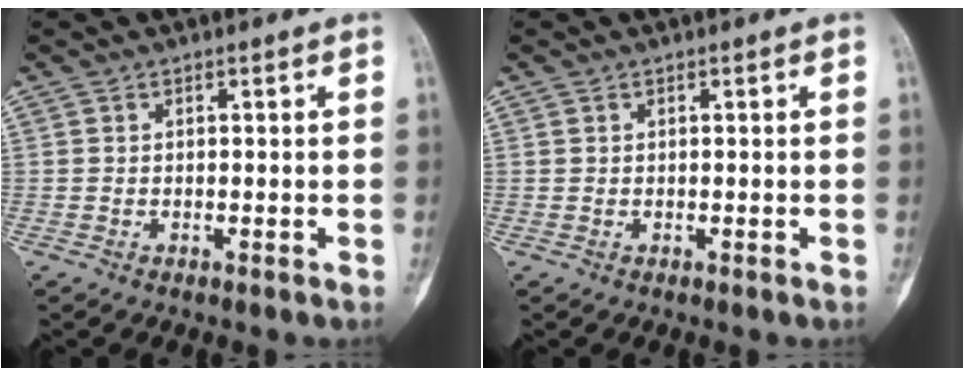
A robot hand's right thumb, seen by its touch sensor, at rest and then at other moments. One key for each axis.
{"total": 0.0}